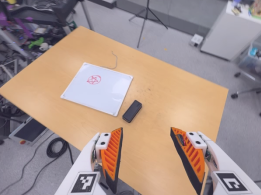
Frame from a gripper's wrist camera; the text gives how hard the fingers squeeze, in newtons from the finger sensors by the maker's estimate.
{"total": 0.0}